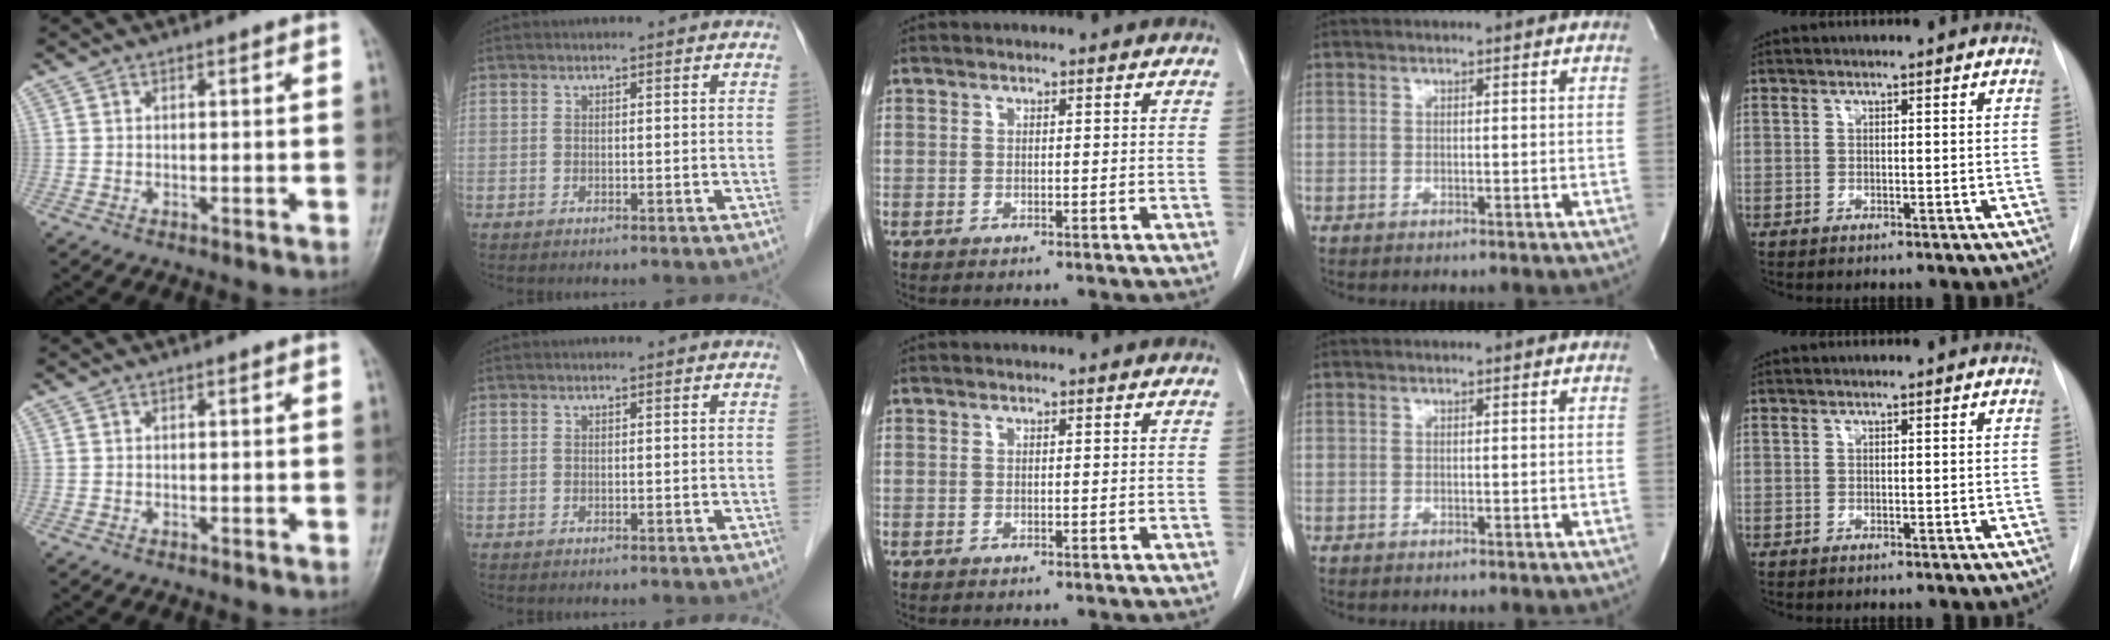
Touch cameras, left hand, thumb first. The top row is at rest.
{}